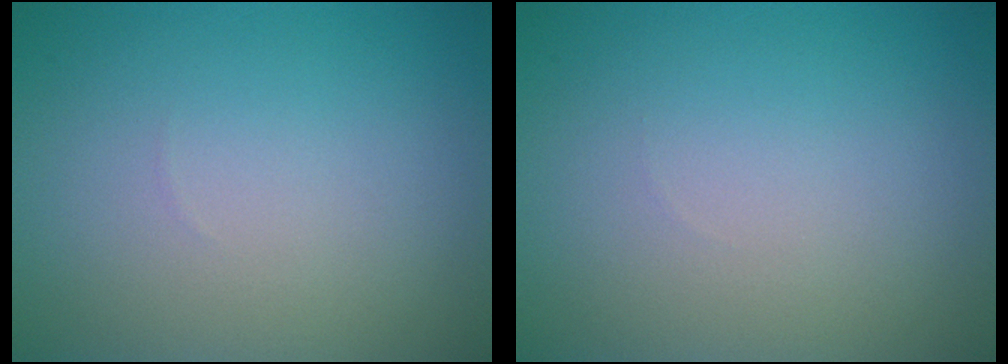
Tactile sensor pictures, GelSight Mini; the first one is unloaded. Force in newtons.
{"total": 0.0}